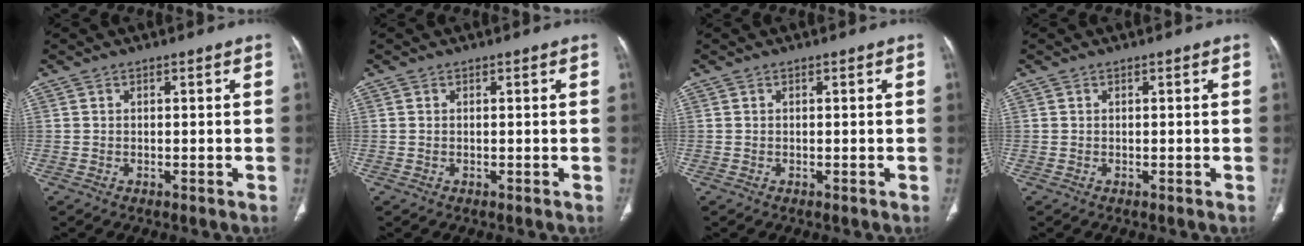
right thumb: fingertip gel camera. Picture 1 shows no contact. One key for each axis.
{"total": 0.0}
{"total": 0.0}
{"total": 0.0}